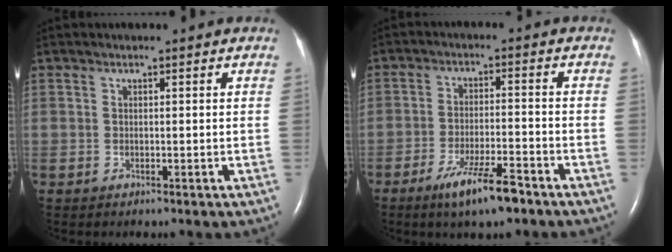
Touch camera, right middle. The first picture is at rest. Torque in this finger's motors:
{"motor_torque": [0.18, -0.17, 0.14, 0.10]}